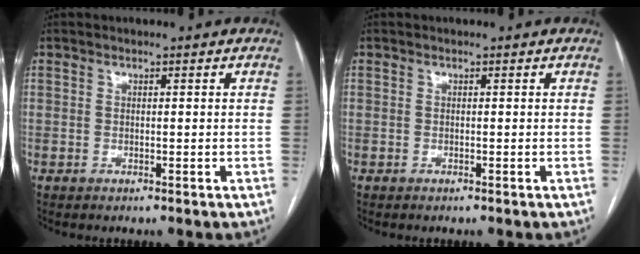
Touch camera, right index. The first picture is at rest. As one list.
[{"total": 0.0}]